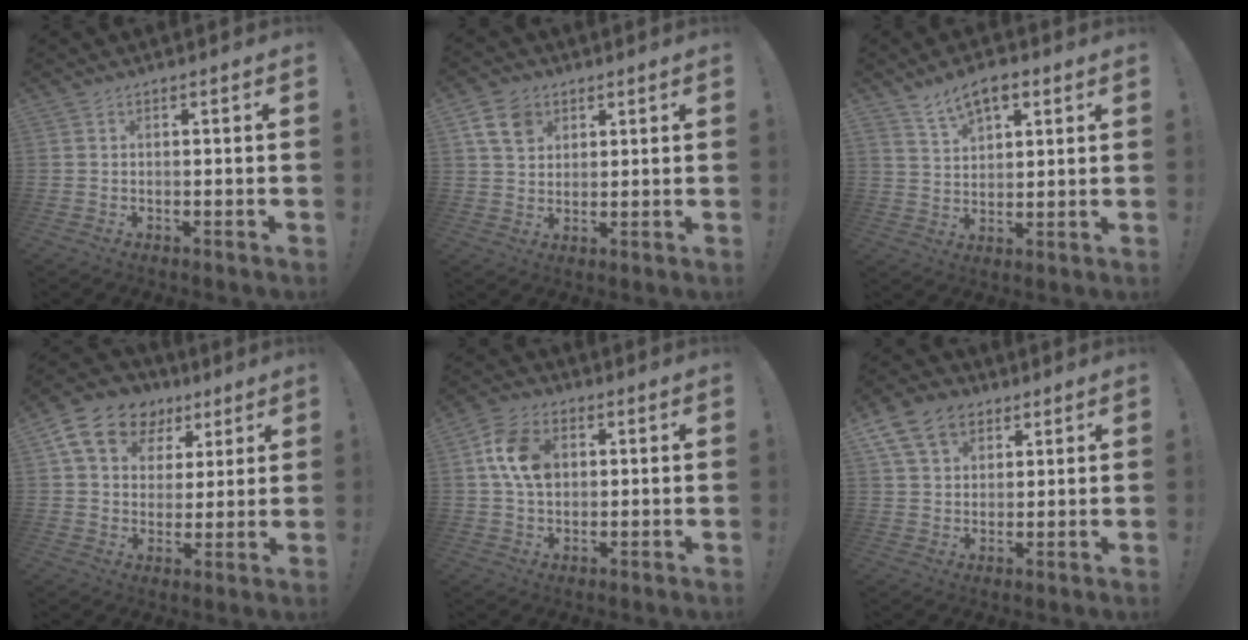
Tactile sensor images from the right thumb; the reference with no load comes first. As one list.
[{"total": 8.7, "force": [4.5, 6.2, 4.3], "torque": [-0.068, -0.011, 0.089]}, {"total": 8.4, "force": [5.2, 4.7, 4.7], "torque": [-0.073, -0.017, 0.097]}, {"total": 15.6, "force": [8.0, 11.3, 7.1], "torque": [-0.107, -0.039, 0.151]}, {"total": 12.2, "force": [2.7, 8.9, 7.9], "torque": [-0.135, 0.009, 0.053]}, {"total": 12.6, "force": [6.3, 9.2, 5.9], "torque": [-0.092, -0.025, 0.125]}]